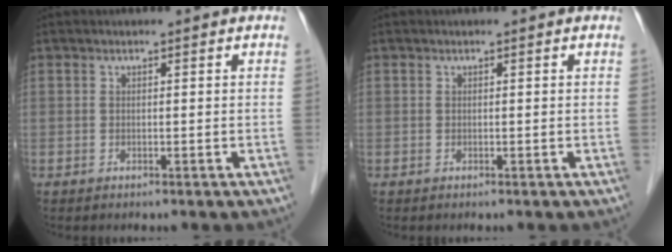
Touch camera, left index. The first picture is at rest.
{"total": 0.0}